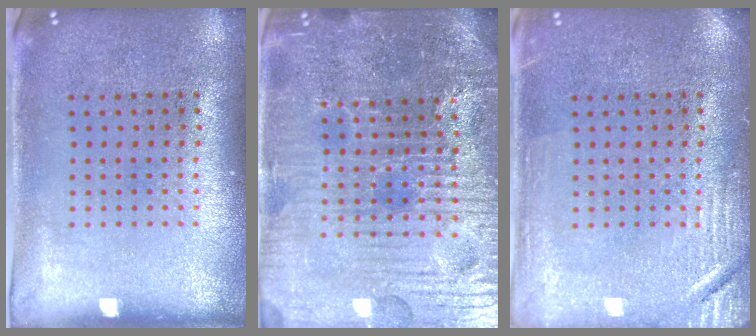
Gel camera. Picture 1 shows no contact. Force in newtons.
{"total": 5.8, "press": 5.4, "slide": 2.0}
{"total": 2.7, "press": 2.7, "slide": 0.4}